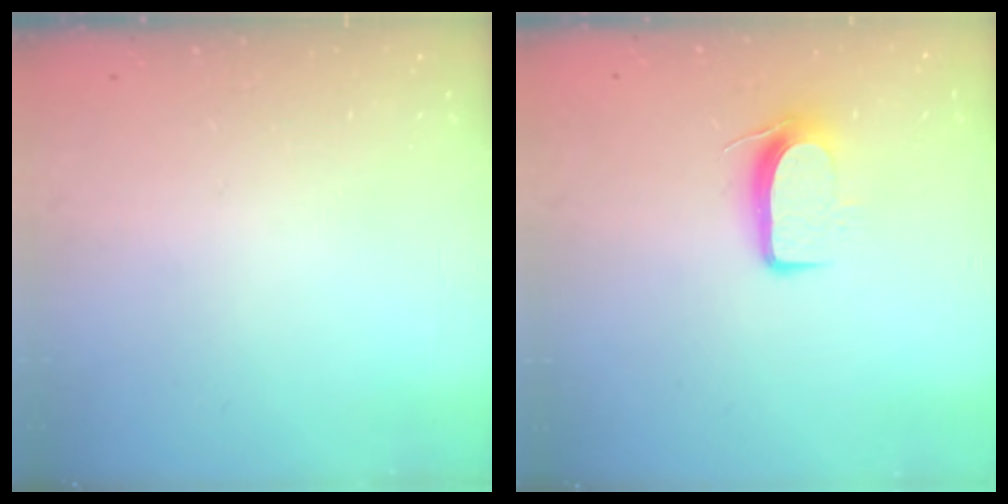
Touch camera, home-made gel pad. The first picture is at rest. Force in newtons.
{"total": 8.7, "press": 8.6, "slide": 1.2}